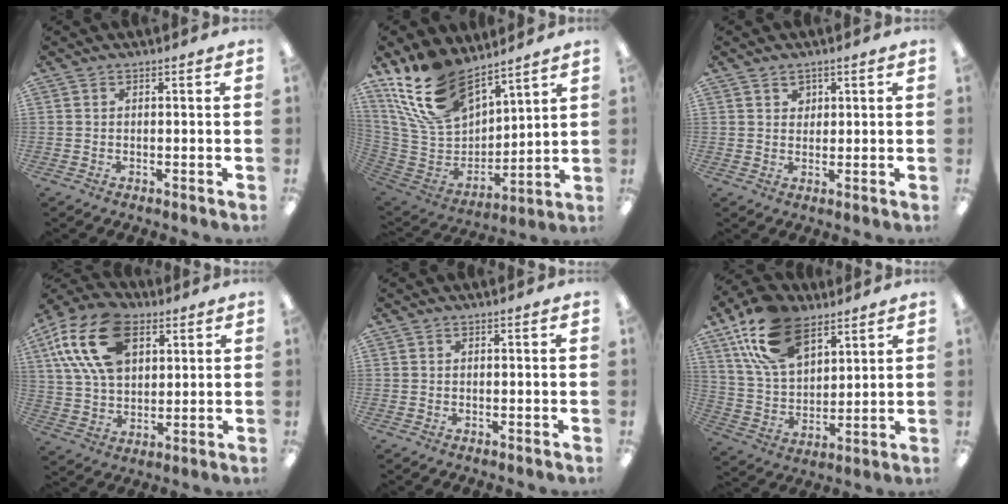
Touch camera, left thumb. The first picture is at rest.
{"total": 19.6, "force": [14.2, 9.5, 9.7], "torque": [-0.211, -0.072, 0.265]}
{"total": 2.2, "force": [1.4, 1.7, 0.4], "torque": [-0.002, -0.002, 0.024]}
{"total": 18.8, "force": [8.5, 11.7, 12.0], "torque": [-0.249, -0.012, 0.154]}
{"total": 0.0}
{"total": 18.0, "force": [10.6, 10.1, 10.4], "torque": [-0.222, -0.031, 0.197]}